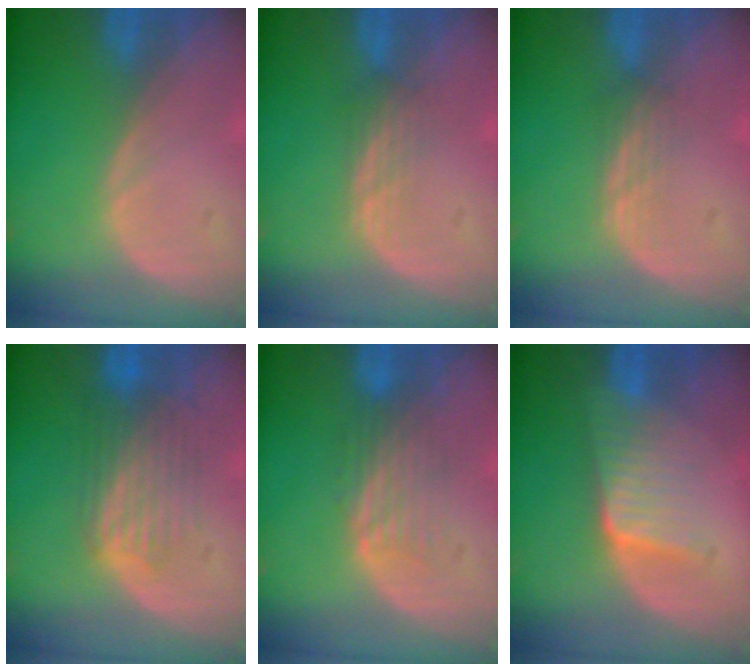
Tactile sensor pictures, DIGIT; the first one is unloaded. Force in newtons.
{"total": 2.5, "press": 2.3, "slide": 0.9}
{"total": 2.2, "press": 2.1, "slide": 0.2}
{"total": 5.6, "press": 5.6, "slide": 0.4}
{"total": 4.5, "press": 3.8, "slide": 2.3}
{"total": 6.7, "press": 6.0, "slide": 3.1}